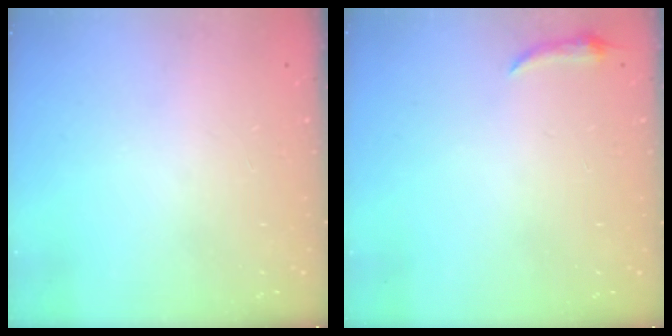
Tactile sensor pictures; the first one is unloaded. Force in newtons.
{"total": 3.7, "press": 3.6, "slide": 0.8}